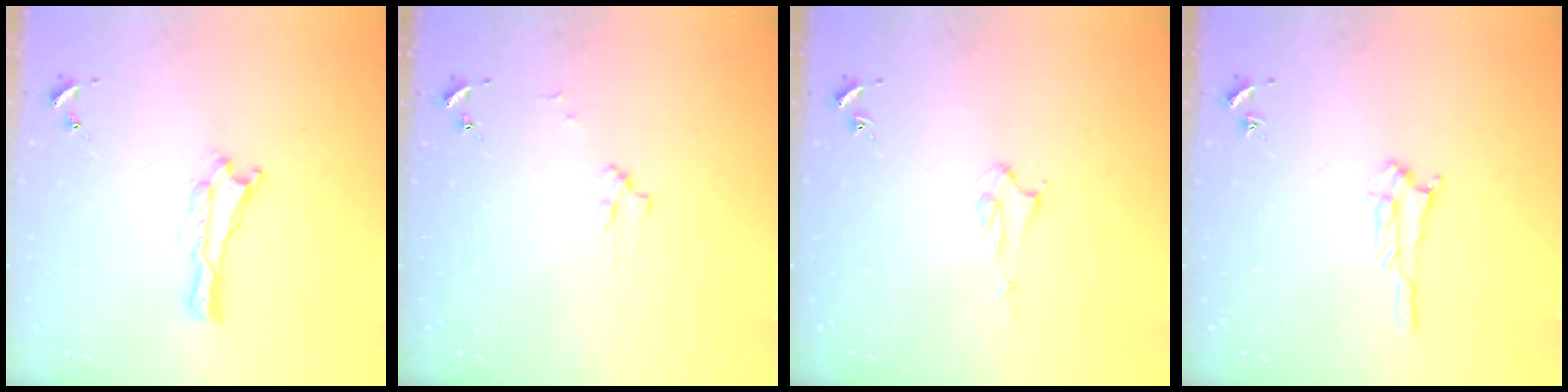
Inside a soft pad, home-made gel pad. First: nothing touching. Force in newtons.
{"total": 2.2, "press": 2.2, "slide": 0.3}
{"total": 1.9, "press": 1.9, "slide": 0.1}
{"total": 1.6, "press": 1.6, "slide": 0.3}